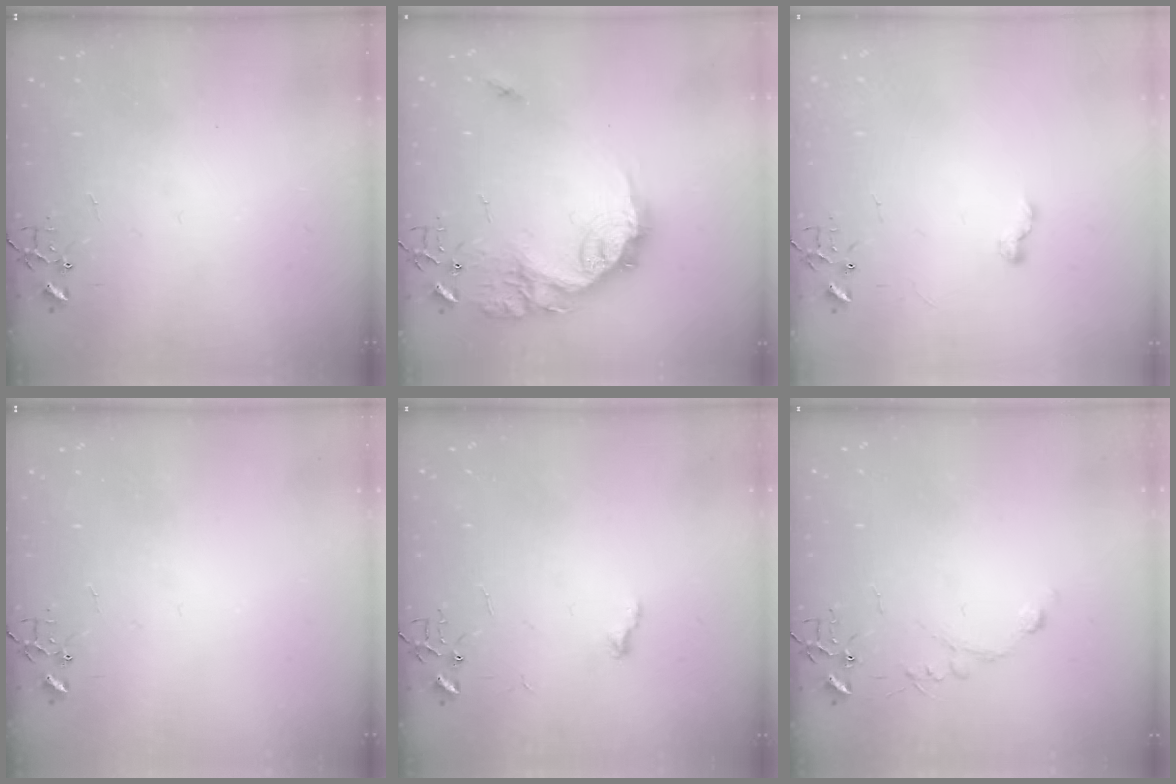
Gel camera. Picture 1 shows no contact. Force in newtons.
{"total": 19.2, "press": 19.2, "slide": 1.0}
{"total": 5.7, "press": 5.6, "slide": 0.7}
{"total": 0.0}
{"total": 4.7, "press": 4.7, "slide": 0.7}
{"total": 5.5, "press": 5.5, "slide": 0.6}